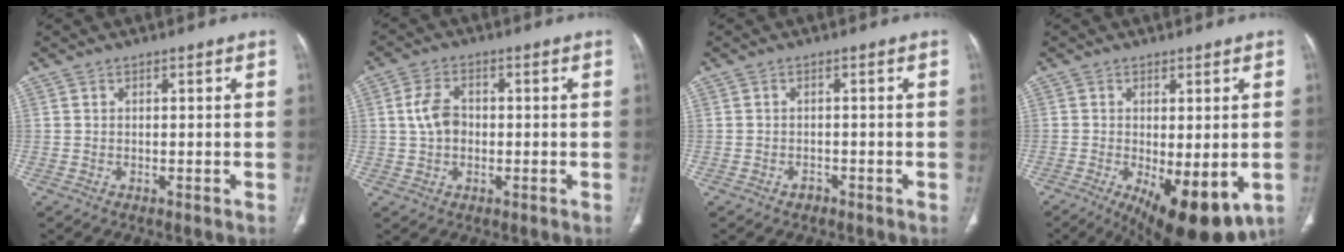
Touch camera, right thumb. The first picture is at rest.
{"total": 5.6, "force": [0.2, 3.9, 4.0], "torque": [-0.077, 0.011, 0.000]}
{"total": 1.2, "force": [-0.8, 0.8, 0.3], "torque": [-0.006, 0.006, -0.013]}
{"total": 14.3, "force": [-5.0, 5.6, 12.2], "torque": [-0.164, -0.019, -0.059]}